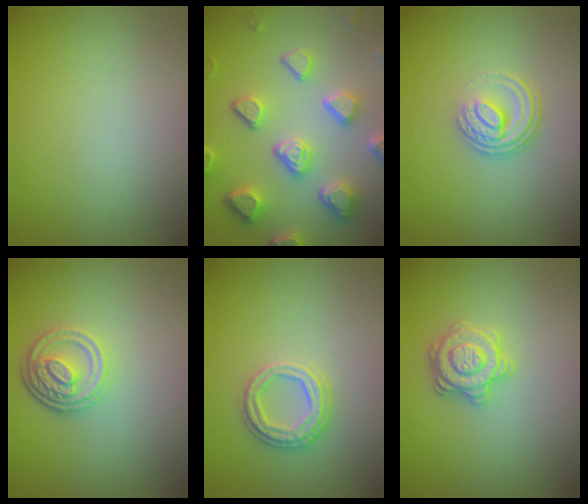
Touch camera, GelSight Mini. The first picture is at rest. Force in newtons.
{"total": 6.9, "press": 5.4, "slide": 4.3}
{"total": 3.8, "press": 2.6, "slide": 2.8}
{"total": 4.2, "press": 3.2, "slide": 2.7}
{"total": 2.6, "press": 2.5, "slide": 0.3}
{"total": 2.9, "press": 2.8, "slide": 0.6}